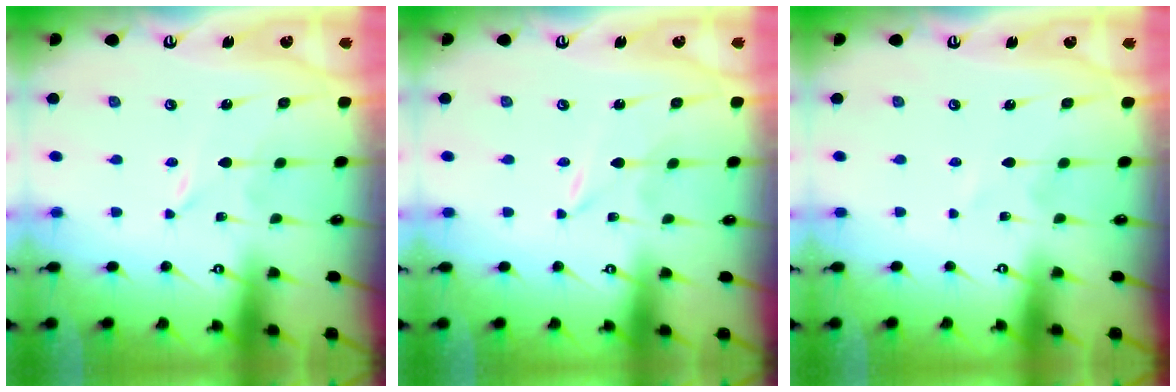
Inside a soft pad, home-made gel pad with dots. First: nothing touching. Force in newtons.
{"total": 0.0}
{"total": 0.0}